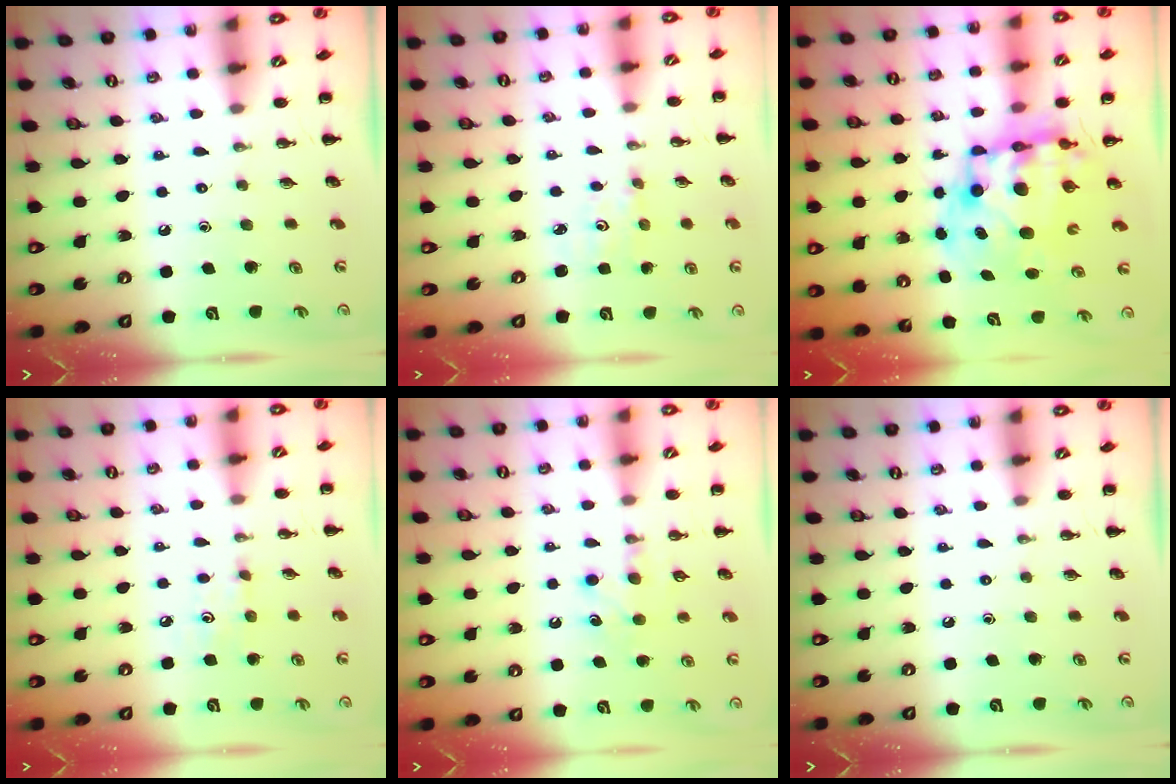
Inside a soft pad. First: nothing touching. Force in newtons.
{"total": 1.2, "press": 1.2, "slide": 0.3}
{"total": 12.5, "press": 12.0, "slide": 3.2}
{"total": 4.3, "press": 4.1, "slide": 1.4}
{"total": 7.5, "press": 7.3, "slide": 1.7}
{"total": 0.0}